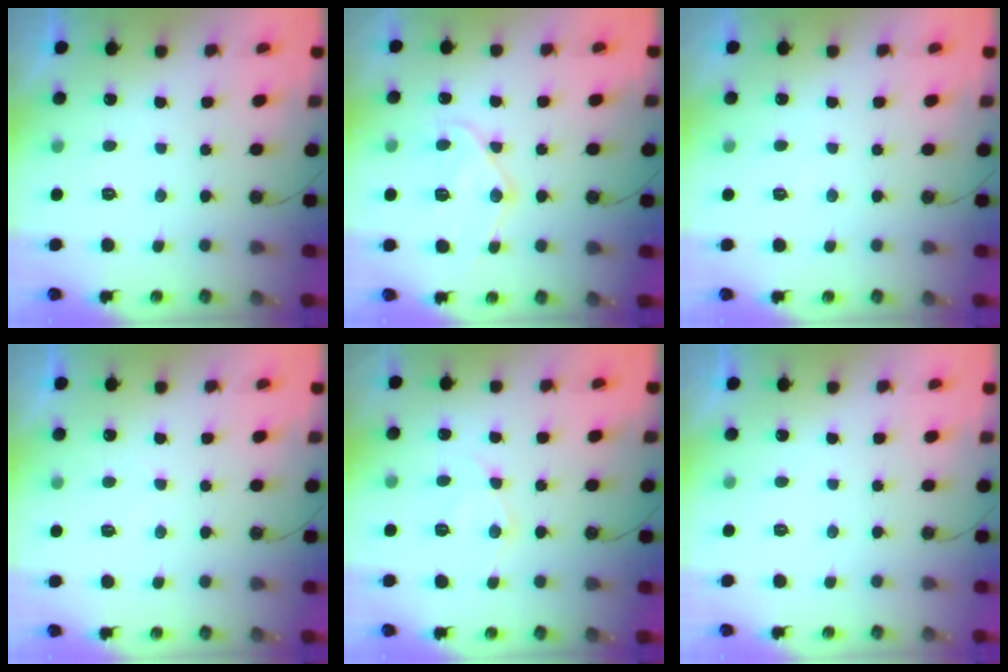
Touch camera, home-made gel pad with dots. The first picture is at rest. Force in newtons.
{"total": 13.6, "press": 13.5, "slide": 1.5}
{"total": 3.0, "press": 2.9, "slide": 0.5}
{"total": 3.1, "press": 3.1, "slide": 0.4}
{"total": 10.0, "press": 9.9, "slide": 0.9}
{"total": 0.0}